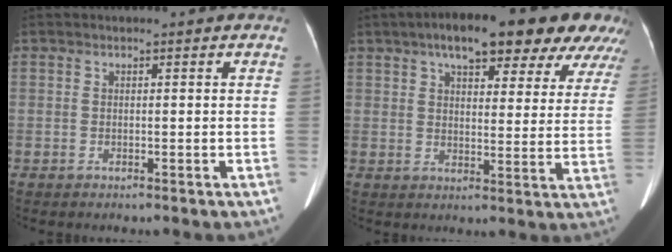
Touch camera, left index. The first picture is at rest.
{"total": 20.1, "force": [14.4, 6.5, 12.5], "torque": [-0.163, 0.045, 0.175]}